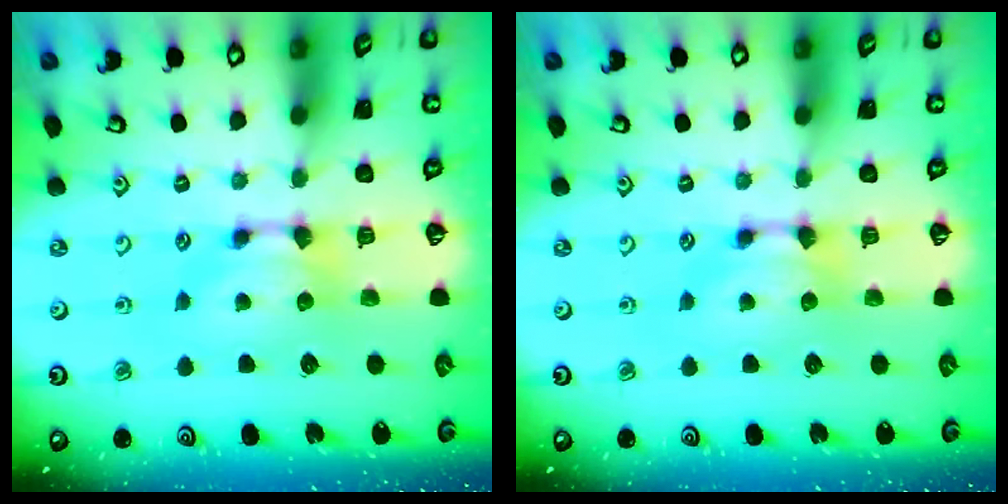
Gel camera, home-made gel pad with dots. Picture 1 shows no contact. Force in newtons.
{"total": 0.0}